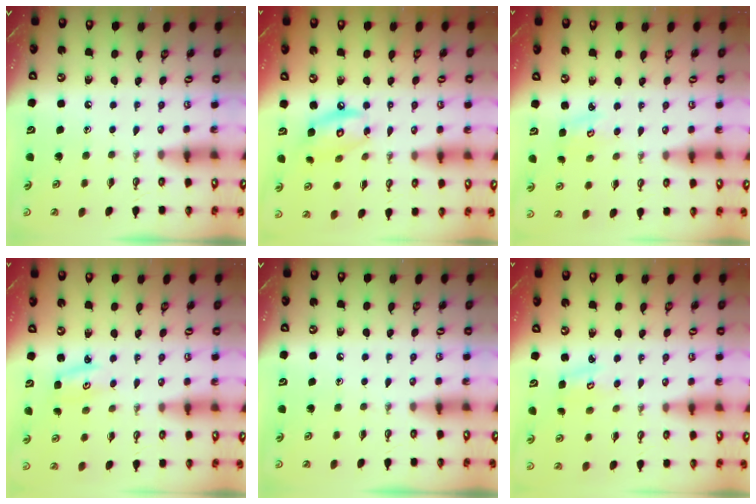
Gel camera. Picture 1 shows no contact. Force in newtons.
{"total": 10.2, "press": 10.2, "slide": 0.7}
{"total": 2.9, "press": 2.8, "slide": 0.3}
{"total": 2.6, "press": 2.6, "slide": 0.3}
{"total": 0.0}
{"total": 3.5, "press": 3.5, "slide": 0.3}